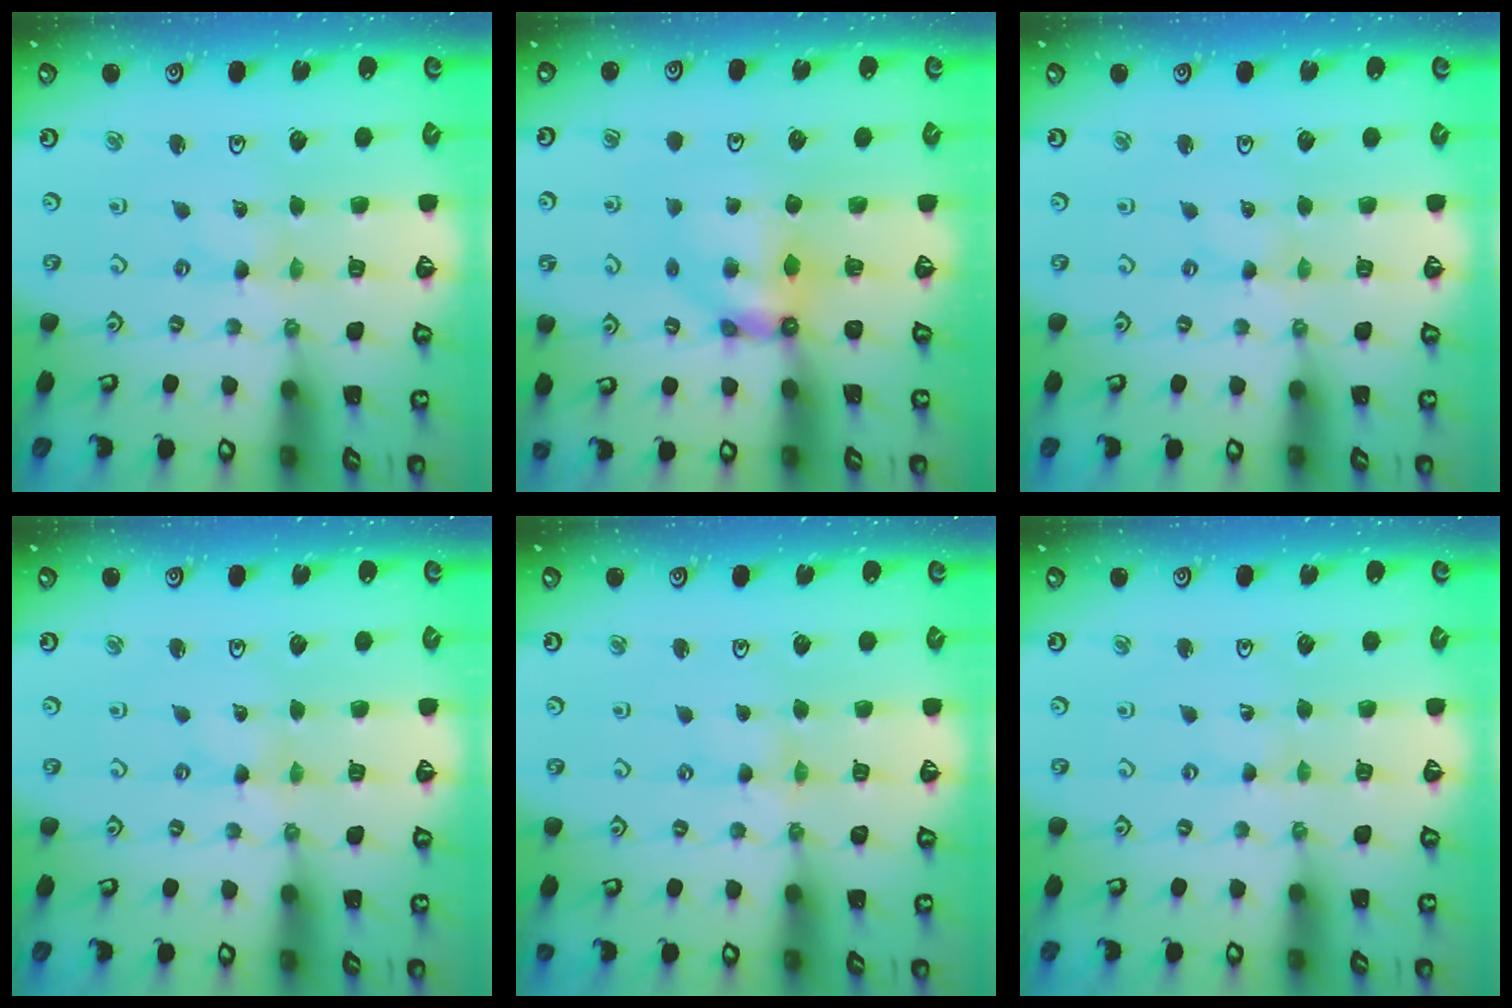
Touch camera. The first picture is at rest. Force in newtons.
{"total": 6.6, "press": 6.6, "slide": 0.7}
{"total": 0.0}
{"total": 0.0}
{"total": 1.2, "press": 1.2, "slide": 0.3}
{"total": 0.6, "press": 0.6, "slide": 0.1}